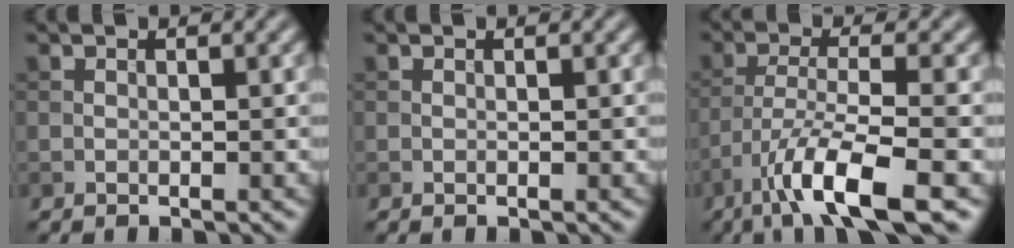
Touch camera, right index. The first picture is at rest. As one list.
[{"total": 0.0}, {"total": 7.5, "force": [-4.5, 1.3, 5.8], "torque": [-0.098, 0.000, -0.087]}]